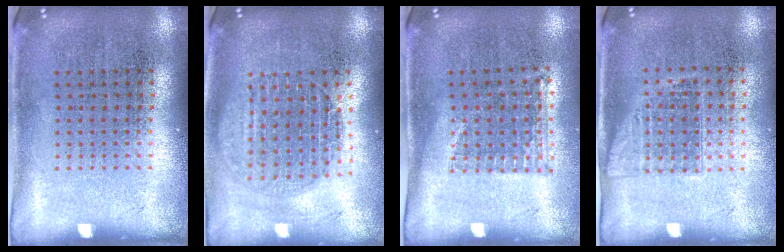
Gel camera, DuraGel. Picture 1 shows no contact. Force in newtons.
{"total": 1.6, "press": 1.5, "slide": 0.7}
{"total": 1.0, "press": 0.8, "slide": 0.6}
{"total": 1.1, "press": 1.0, "slide": 0.6}